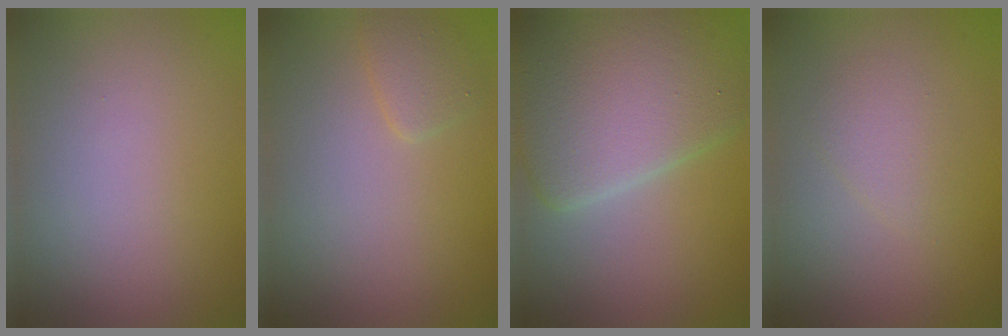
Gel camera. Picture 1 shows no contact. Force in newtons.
{"total": 1.4, "press": 1.4, "slide": 0.1}
{"total": 10.1, "press": 10.1, "slide": 0.5}
{"total": 1.6, "press": 1.6, "slide": 0.1}